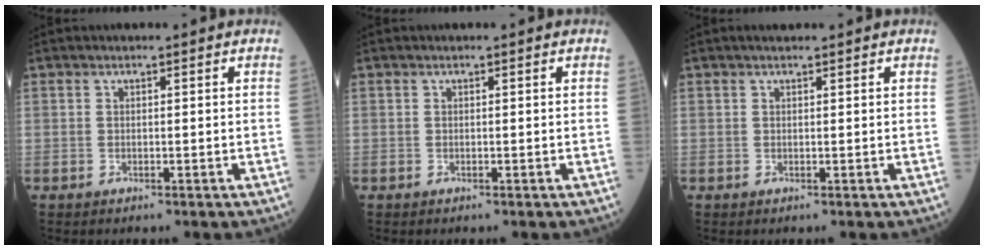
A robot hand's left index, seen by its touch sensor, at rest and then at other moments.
{"total": 0.0}
{"total": 1.6, "force": [1.3, 0.3, 0.8], "torque": [-0.015, 0.011, 0.020]}